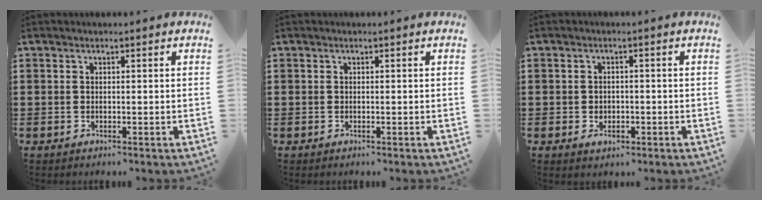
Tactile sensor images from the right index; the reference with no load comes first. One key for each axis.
{"total": 0.0}
{"total": 1.7, "fx": -0.8, "fy": 1.2, "fz": 0.8, "tx": -0.019, "ty": 0.000, "tz": -0.017}